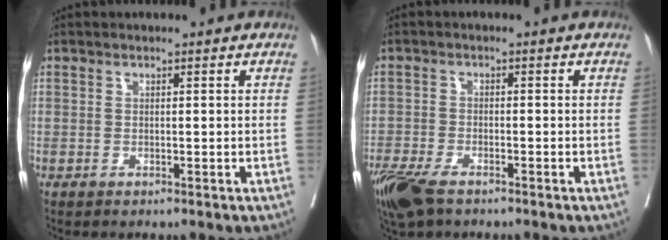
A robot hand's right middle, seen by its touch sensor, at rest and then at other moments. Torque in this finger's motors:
{"motor_torque": [0.89, -0.84, 0.23, 0.15]}